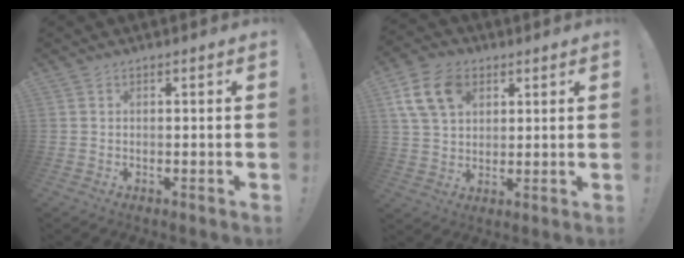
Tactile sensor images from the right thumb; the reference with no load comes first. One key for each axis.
{"total": 13.0, "fx": 5.6, "fy": 9.1, "fz": 7.4, "tx": -0.131, "ty": -0.013, "tz": 0.112}